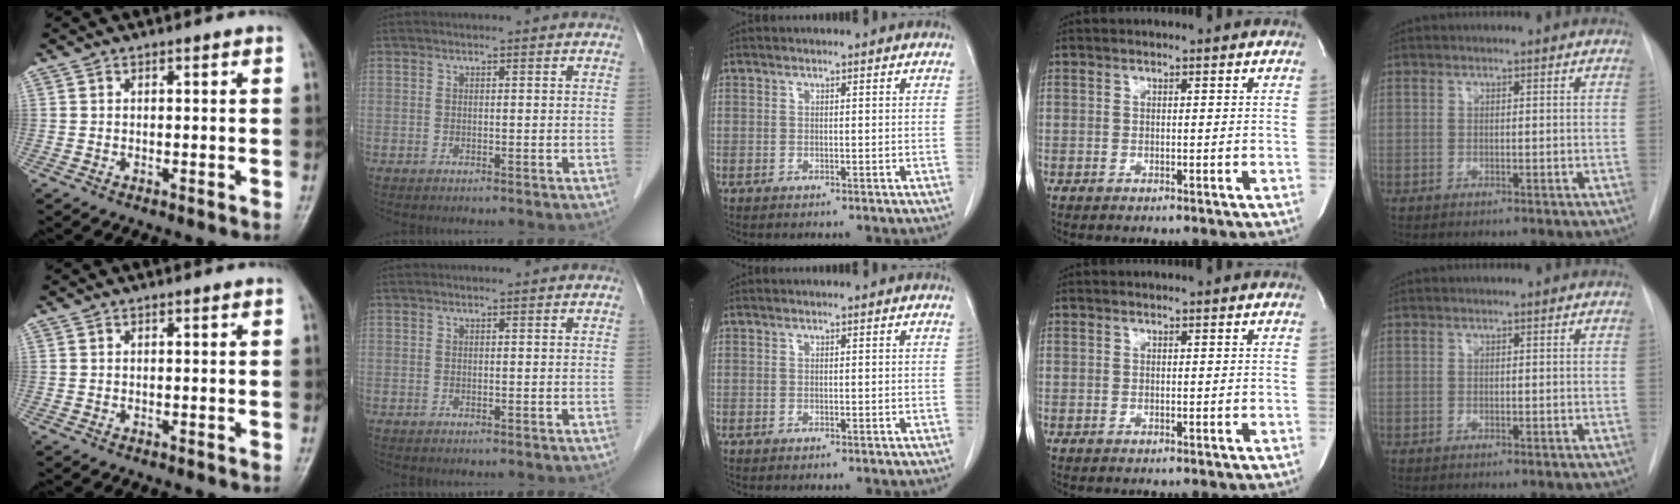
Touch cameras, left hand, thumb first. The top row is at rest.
{}